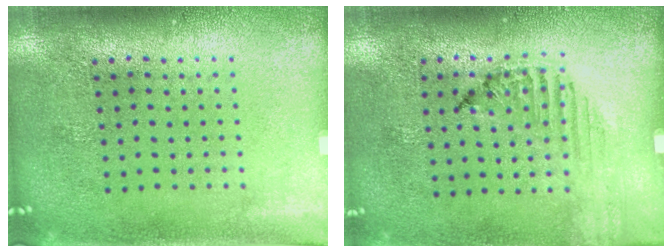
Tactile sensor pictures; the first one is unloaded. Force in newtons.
{"total": 1.2, "press": 1.2, "slide": 0.2}